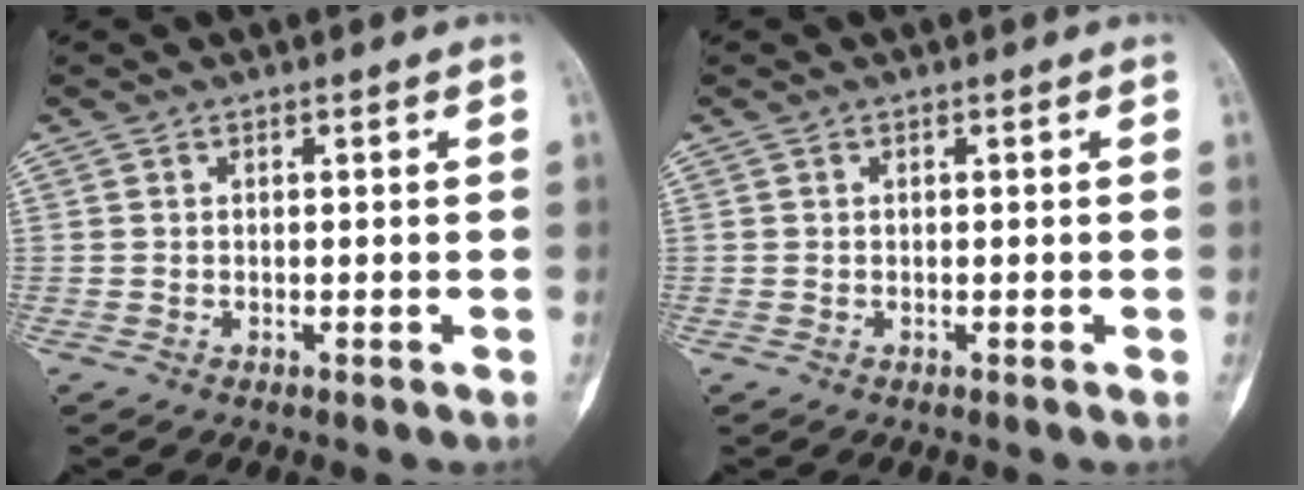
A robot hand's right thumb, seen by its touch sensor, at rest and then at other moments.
{"total": 0.0}